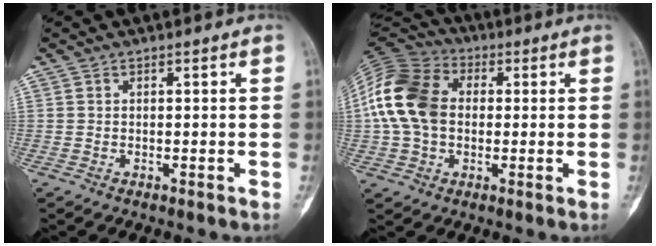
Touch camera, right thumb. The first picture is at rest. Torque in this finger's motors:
{"motor_torque": [-0.33, 1.33, 1.53, -0.06, 0.17]}